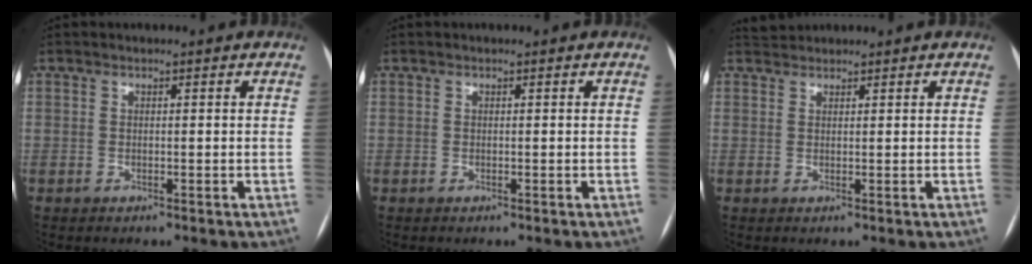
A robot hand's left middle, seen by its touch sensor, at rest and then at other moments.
{"total": 0.0}
{"total": 1.7, "force": [1.6, 0.2, -0.3], "torque": [-0.004, 0.017, 0.034]}